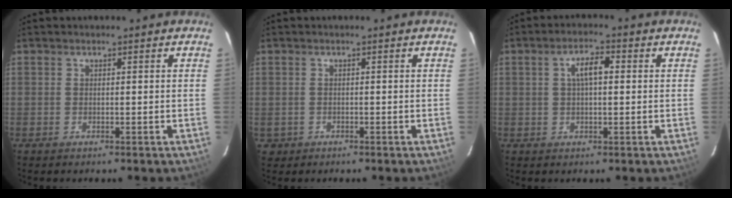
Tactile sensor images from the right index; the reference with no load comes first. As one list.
[{"total": 1.9, "force": [-0.5, 1.8, 0.2], "torque": [-0.006, 0.002, -0.004]}, {"total": 4.5, "force": [0.9, 1.7, 4.0], "torque": [-0.075, 0.013, 0.017]}]